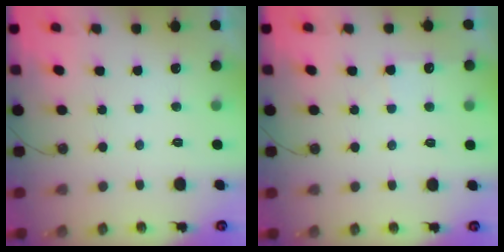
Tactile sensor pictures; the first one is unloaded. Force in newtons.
{"total": 6.0, "press": 6.0, "slide": 0.8}